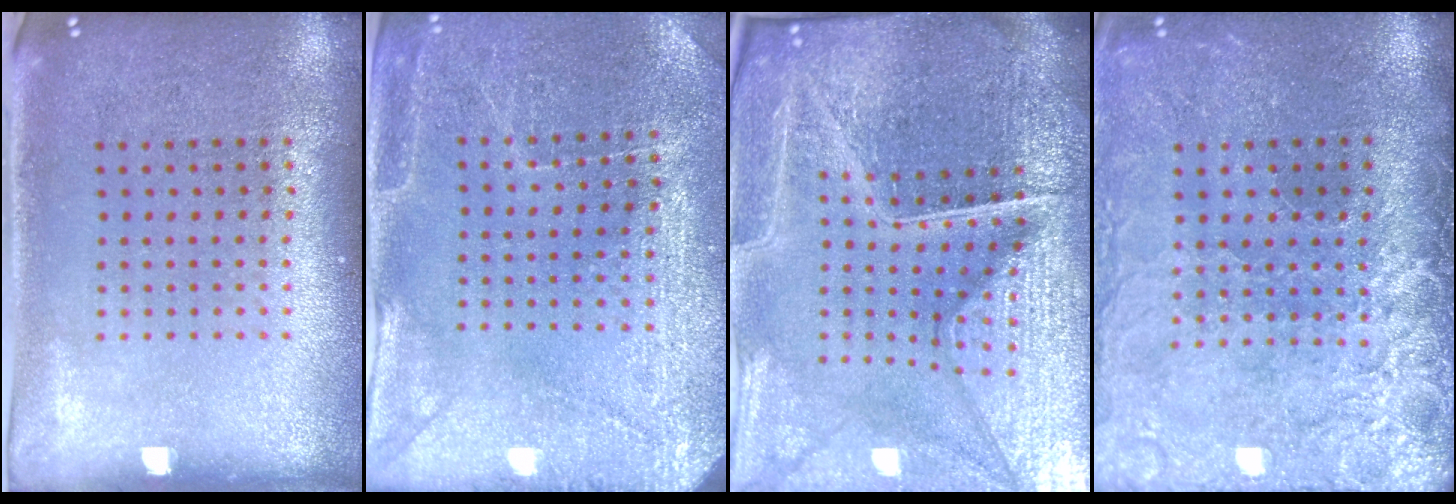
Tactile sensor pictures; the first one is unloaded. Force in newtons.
{"total": 2.9, "press": 2.9, "slide": 0.3}
{"total": 6.6, "press": 5.9, "slide": 3.0}
{"total": 4.0, "press": 3.5, "slide": 2.0}